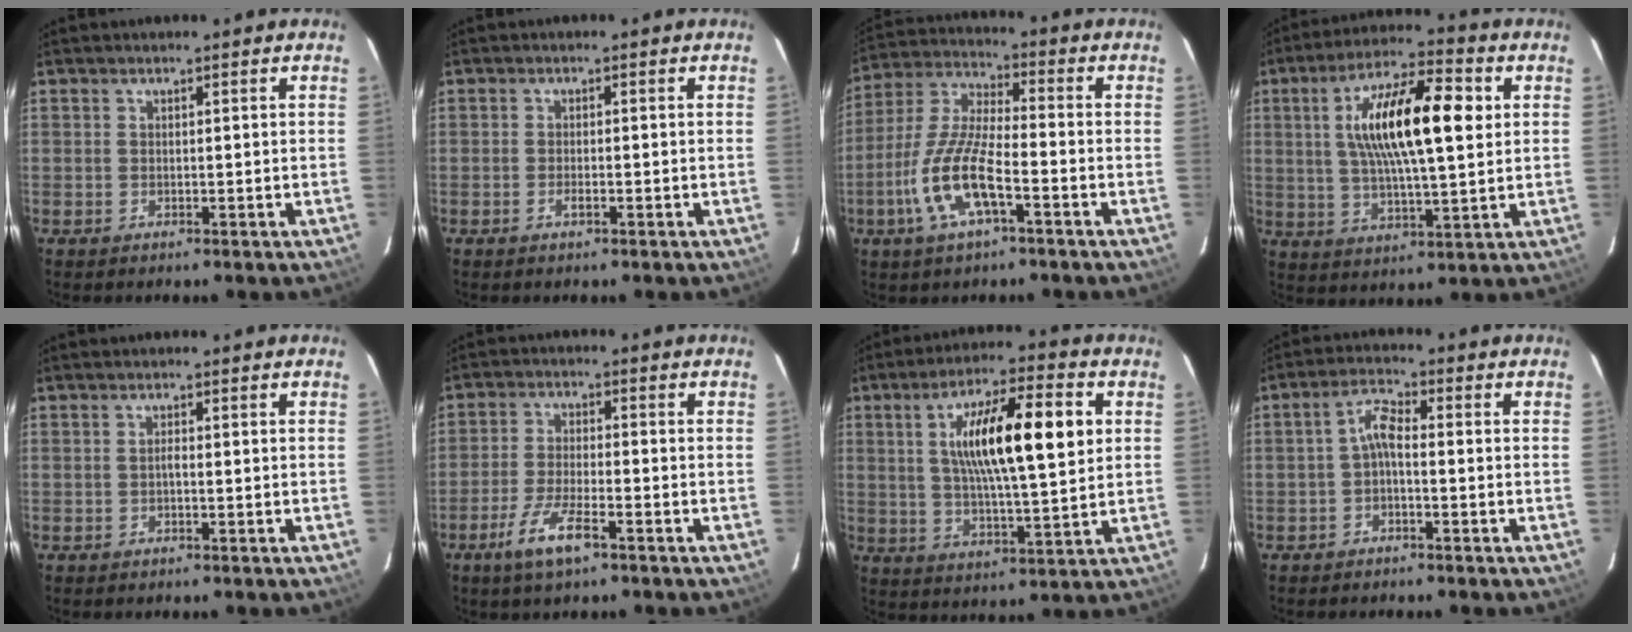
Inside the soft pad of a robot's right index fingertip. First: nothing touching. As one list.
[{"total": 1.2, "force": [-0.7, 0.2, 1.0], "torque": [-0.021, 0.001, -0.014]}, {"total": 13.0, "force": [-5.6, 3.1, 11.3], "torque": [-0.245, -0.004, -0.112]}, {"total": 16.3, "force": [3.7, 4.1, 15.4], "torque": [-0.275, 0.020, 0.062]}, {"total": 0.6, "force": [-0.2, -0.4, 0.5], "torque": [-0.008, 0.002, -0.005]}, {"total": 7.4, "force": [-4.5, 1.5, 5.7], "torque": [-0.128, -0.009, -0.087]}, {"total": 16.1, "force": [3.8, 3.2, 15.4], "torque": [-0.263, 0.015, 0.065]}, {"total": 3.3, "force": [-1.2, 0.7, 3.0], "torque": [-0.067, 0.011, -0.026]}]